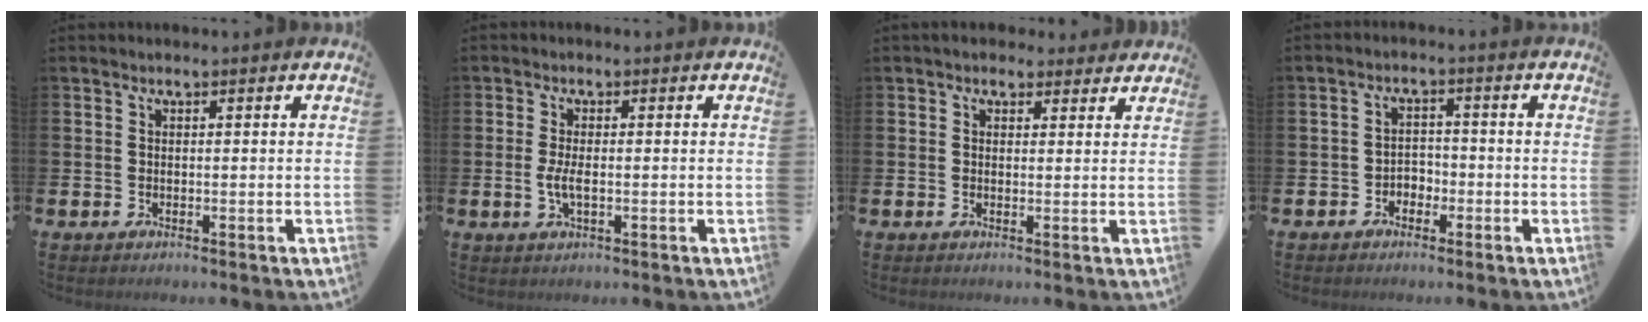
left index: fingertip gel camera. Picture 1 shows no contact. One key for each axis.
{"total": 2.4, "fx": -0.4, "fy": 0.9, "fz": 2.2, "tx": -0.032, "ty": -0.003, "tz": -0.009}
{"total": 2.6, "fx": 2.2, "fy": 1.3, "fz": 0.1, "tx": 0.006, "ty": -0.007, "tz": 0.037}
{"total": 2.3, "fx": -1.7, "fy": 1.5, "fz": 0.4, "tx": -0.005, "ty": 0.002, "tz": -0.041}